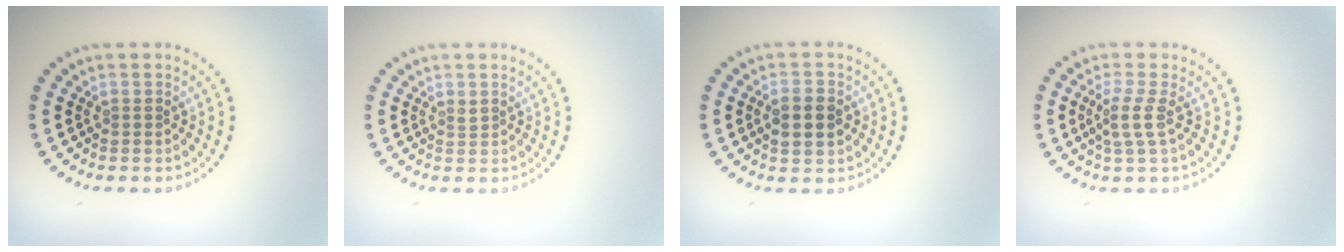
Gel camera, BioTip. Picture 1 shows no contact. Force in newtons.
{"total": 0.6, "press": 0.5, "slide": 0.4}
{"total": 2.7, "press": 2.7, "slide": 0.2}
{"total": 2.2, "press": 1.7, "slide": 1.5}